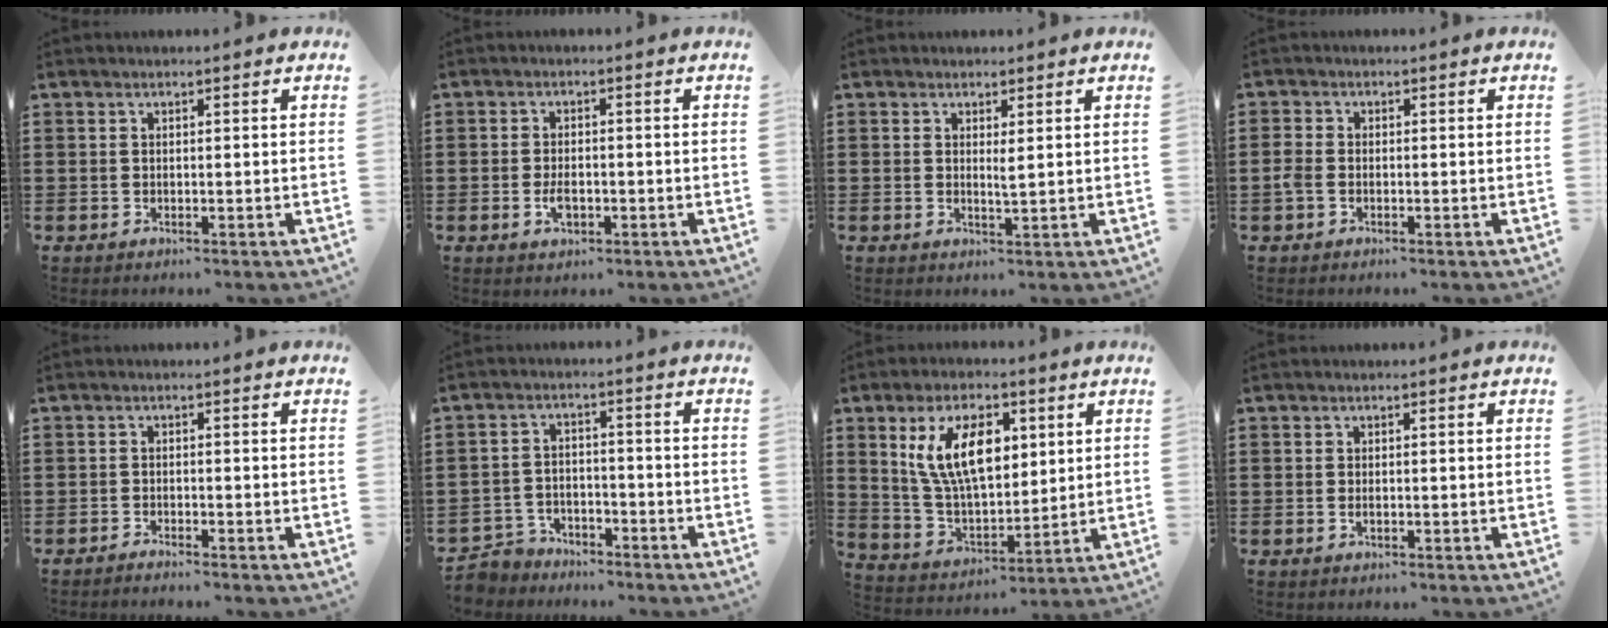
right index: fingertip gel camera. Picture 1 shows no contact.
{"total": 2.9, "force": [-0.9, 1.4, 2.4], "torque": [-0.051, -0.002, -0.017]}
{"total": 1.4, "force": [0.6, 0.2, 1.2], "torque": [-0.026, 0.000, 0.010]}
{"total": 2.0, "force": [-0.8, 1.2, 1.4], "torque": [-0.042, -0.004, -0.020]}
{"total": 1.4, "force": [-1.4, -0.2, -0.1], "torque": [0.000, 0.001, -0.028]}
{"total": 4.0, "force": [-3.8, 1.3, 0.0], "torque": [-0.014, 0.003, -0.082]}
{"total": 11.6, "force": [4.2, 6.0, 9.0], "torque": [-0.199, 0.017, 0.076]}
{"total": 0.7, "force": [-0.2, 0.3, 0.6], "torque": [-0.013, -0.002, -0.003]}